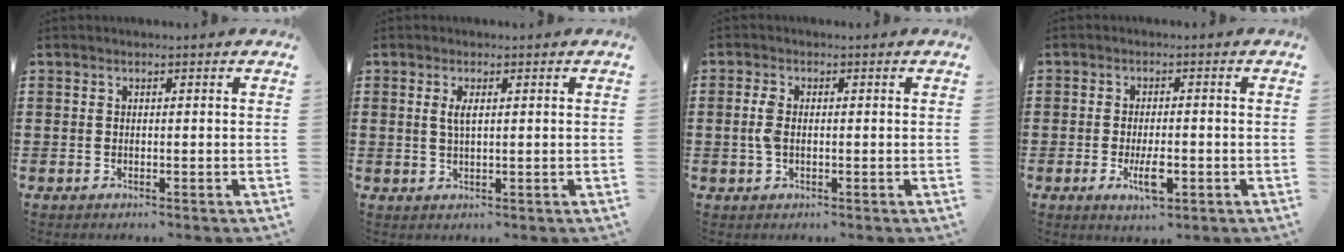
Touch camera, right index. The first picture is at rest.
{"total": 1.9, "force": [0.5, 0.5, 1.8], "torque": [-0.036, 0.003, 0.008]}
{"total": 3.0, "force": [-0.1, 1.6, 2.5], "torque": [-0.066, -0.001, -0.007]}
{"total": 5.2, "force": [-1.8, 1.7, 4.5], "torque": [-0.095, -0.005, -0.034]}